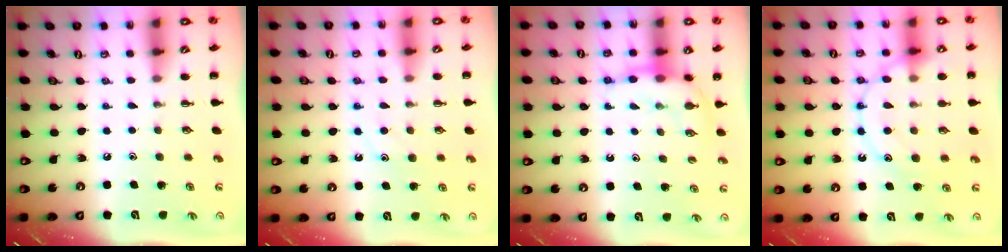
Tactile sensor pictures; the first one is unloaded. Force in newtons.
{"total": 10.2, "press": 10.2, "slide": 0.8}
{"total": 7.3, "press": 7.3, "slide": 0.6}
{"total": 14.8, "press": 14.8, "slide": 1.1}